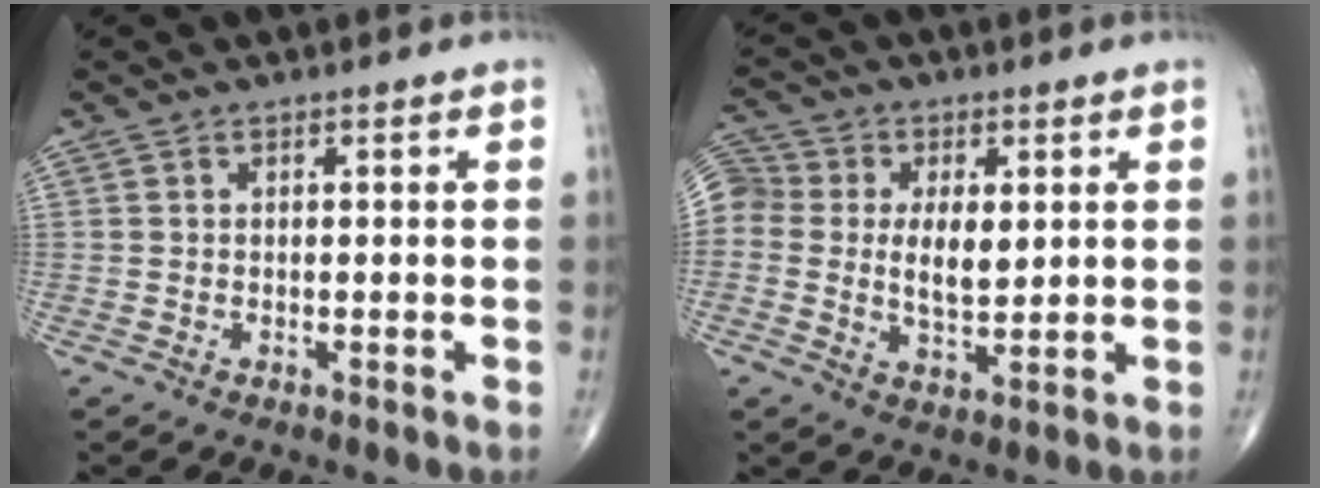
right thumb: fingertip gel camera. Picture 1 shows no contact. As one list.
[{"total": 14.9, "force": [1.8, 10.5, 10.4], "torque": [-0.204, 0.003, 0.032]}]